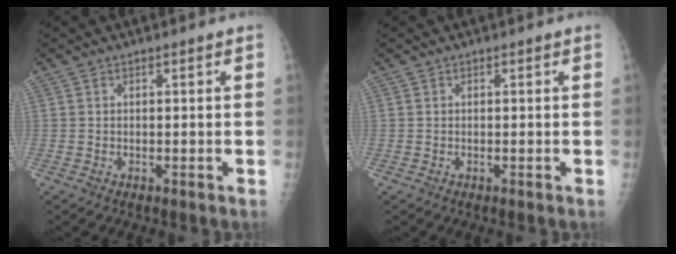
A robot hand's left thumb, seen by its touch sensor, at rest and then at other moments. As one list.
[{"total": 0.0}]